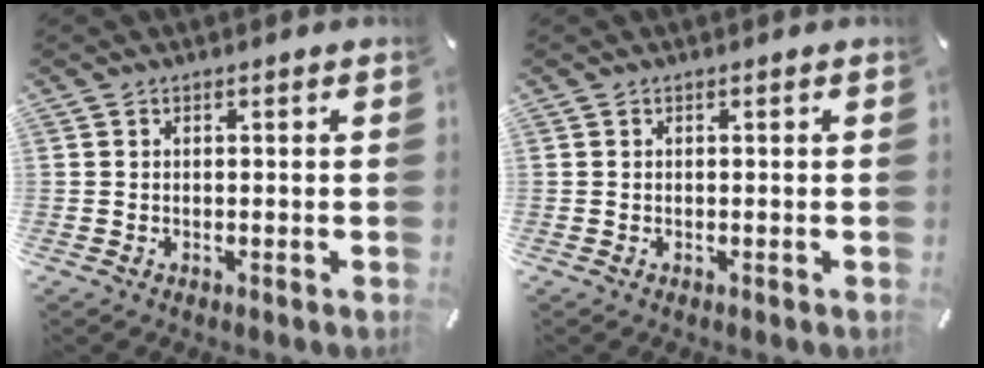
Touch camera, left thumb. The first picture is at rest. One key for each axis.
{"total": 0.0}